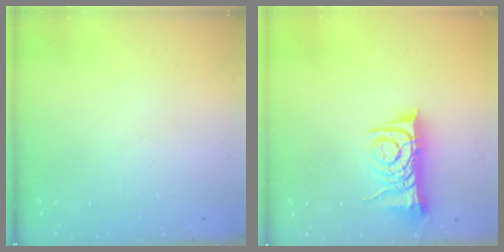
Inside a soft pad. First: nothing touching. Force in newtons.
{"total": 8.2, "press": 8.2, "slide": 0.7}